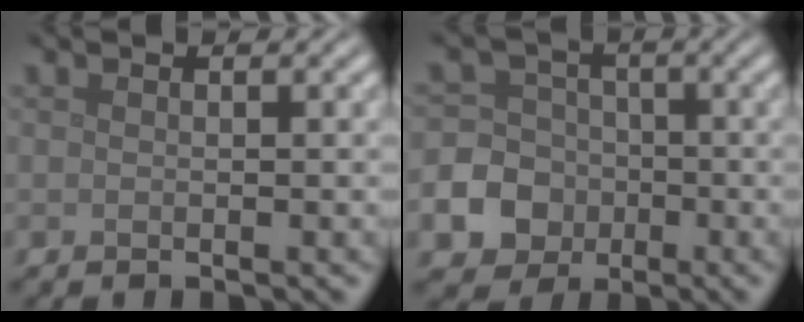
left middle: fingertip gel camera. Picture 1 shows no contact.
{"total": 12.3, "force": [-4.3, 11.2, 2.7], "torque": [-0.089, -0.031, -0.094]}